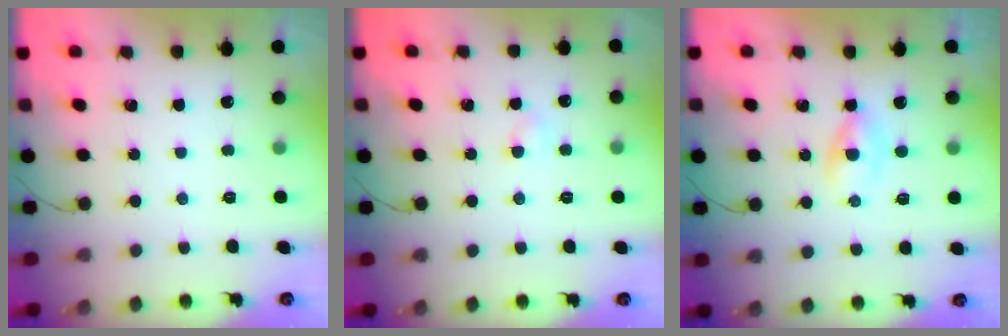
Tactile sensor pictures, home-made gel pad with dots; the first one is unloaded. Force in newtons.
{"total": 2.7, "press": 2.6, "slide": 0.9}
{"total": 2.1, "press": 1.7, "slide": 1.2}